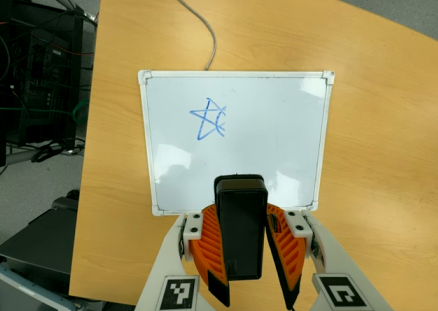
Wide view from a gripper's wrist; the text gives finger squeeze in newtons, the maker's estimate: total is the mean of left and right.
{"total": 11.3, "left": 10.1, "right": 12.5}